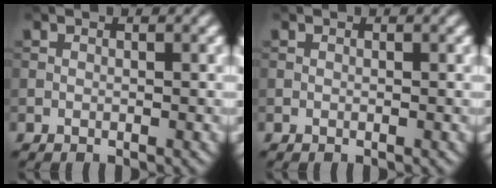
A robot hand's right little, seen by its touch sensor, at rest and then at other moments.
{"total": 0.0}